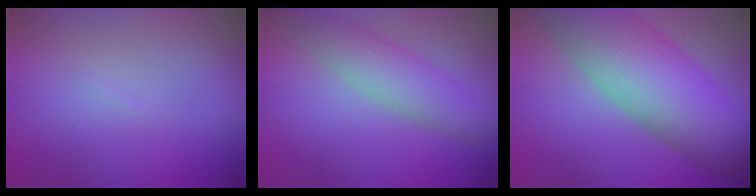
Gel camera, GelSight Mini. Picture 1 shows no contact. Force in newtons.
{"total": 4.0, "press": 4.0, "slide": 0.1}
{"total": 11.0, "press": 11.0, "slide": 0.5}